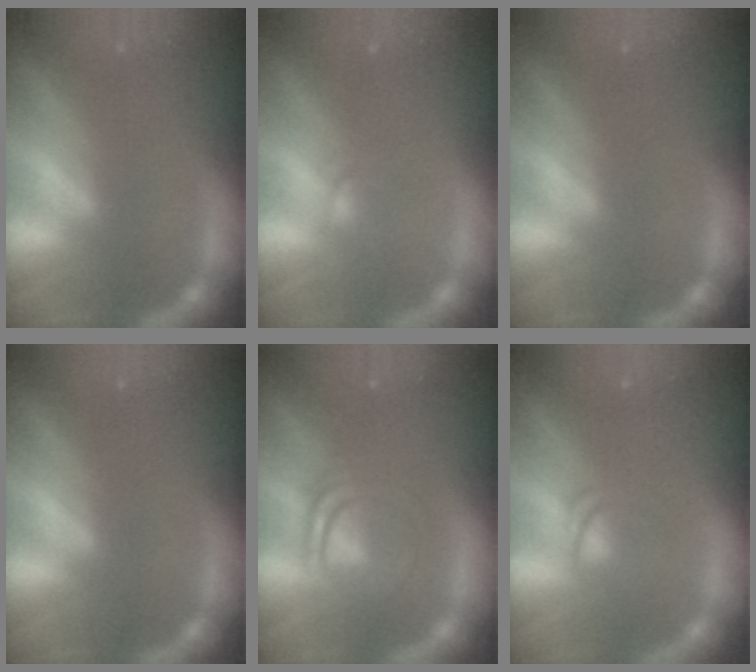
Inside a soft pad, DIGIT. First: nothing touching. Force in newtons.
{"total": 1.4}
{"total": 0.0}
{"total": 0.0}
{"total": 6.5}
{"total": 3.0}